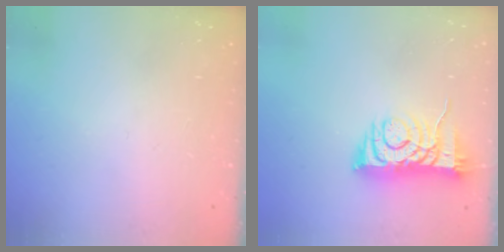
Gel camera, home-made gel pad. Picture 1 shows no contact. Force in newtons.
{"total": 7.6, "press": 7.5, "slide": 1.2}